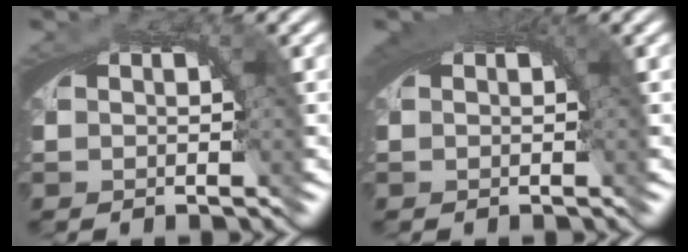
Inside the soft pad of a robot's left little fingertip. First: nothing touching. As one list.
[{"total": 1.6, "force": [0.5, 1.0, 1.2], "torque": [-0.018, -0.004, 0.009]}]